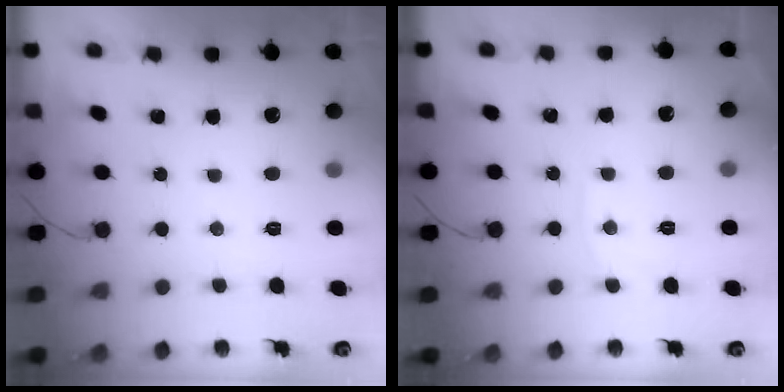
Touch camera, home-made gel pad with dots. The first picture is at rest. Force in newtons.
{"total": 2.9, "press": 2.8, "slide": 0.4}